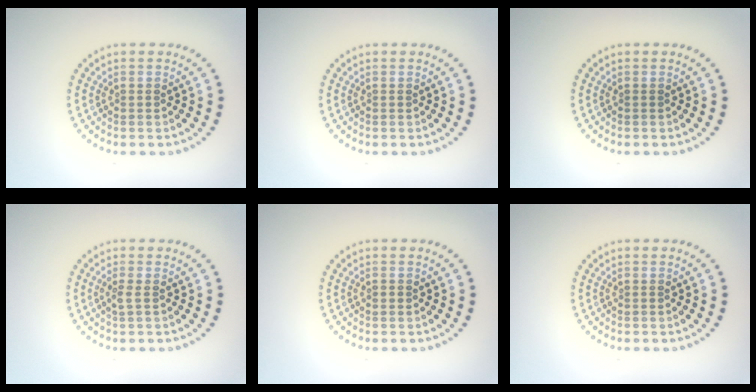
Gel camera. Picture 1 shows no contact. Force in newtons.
{"total": 0.0}
{"total": 0.0}
{"total": 0.9, "press": 0.6, "slide": 0.7}
{"total": 0.6, "press": 0.6, "slide": 0.1}
{"total": 0.0}